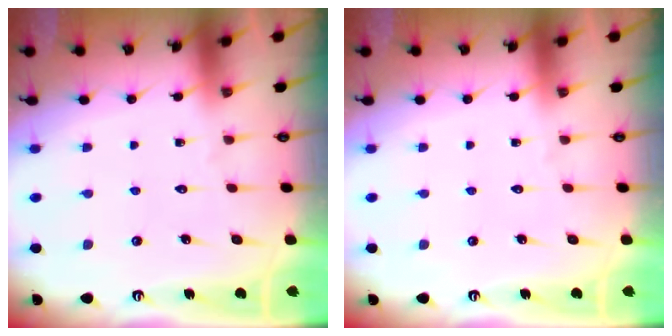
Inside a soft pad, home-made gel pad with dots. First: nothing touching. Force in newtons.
{"total": 0.0}